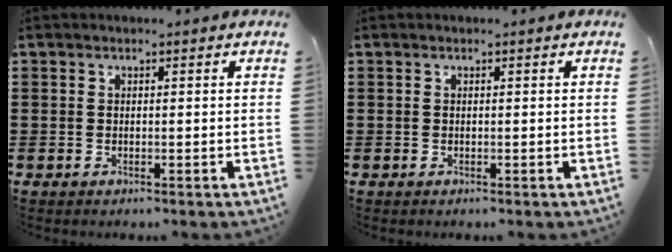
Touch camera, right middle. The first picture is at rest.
{"total": 0.0}